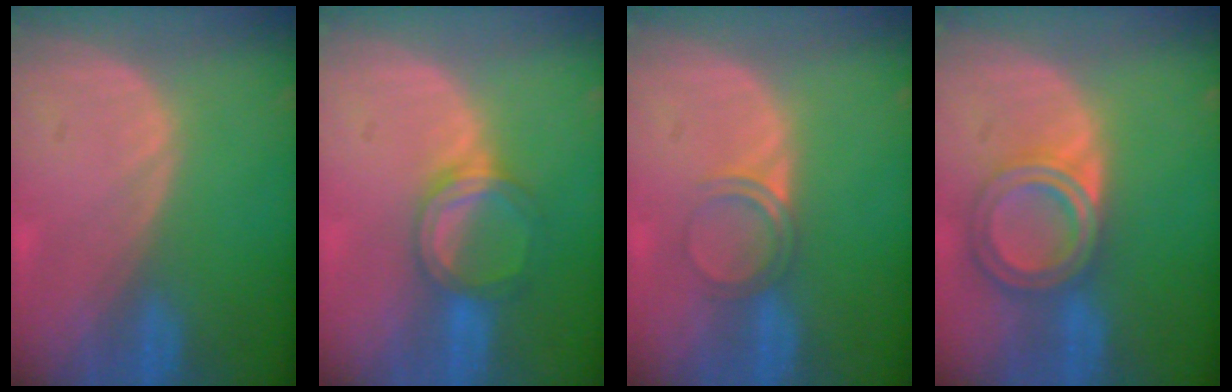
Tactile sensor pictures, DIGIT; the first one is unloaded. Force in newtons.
{"total": 5.2, "press": 5.0, "slide": 1.6}
{"total": 3.2, "press": 2.9, "slide": 1.2}
{"total": 6.9, "press": 6.2, "slide": 3.1}